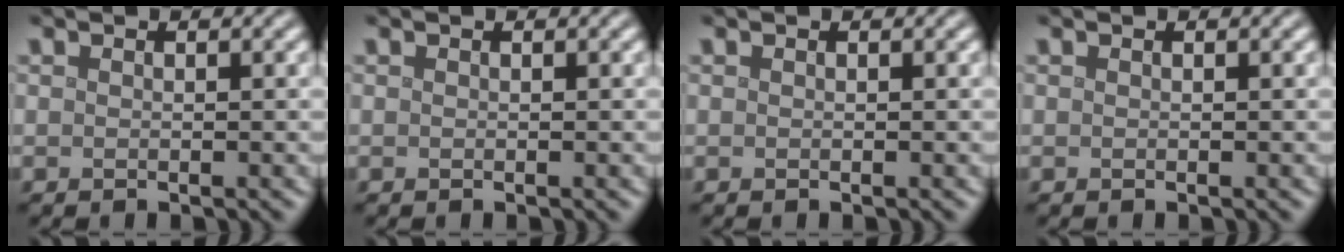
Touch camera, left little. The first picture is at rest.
{"total": 0.0}
{"total": 0.0}
{"total": 0.0}